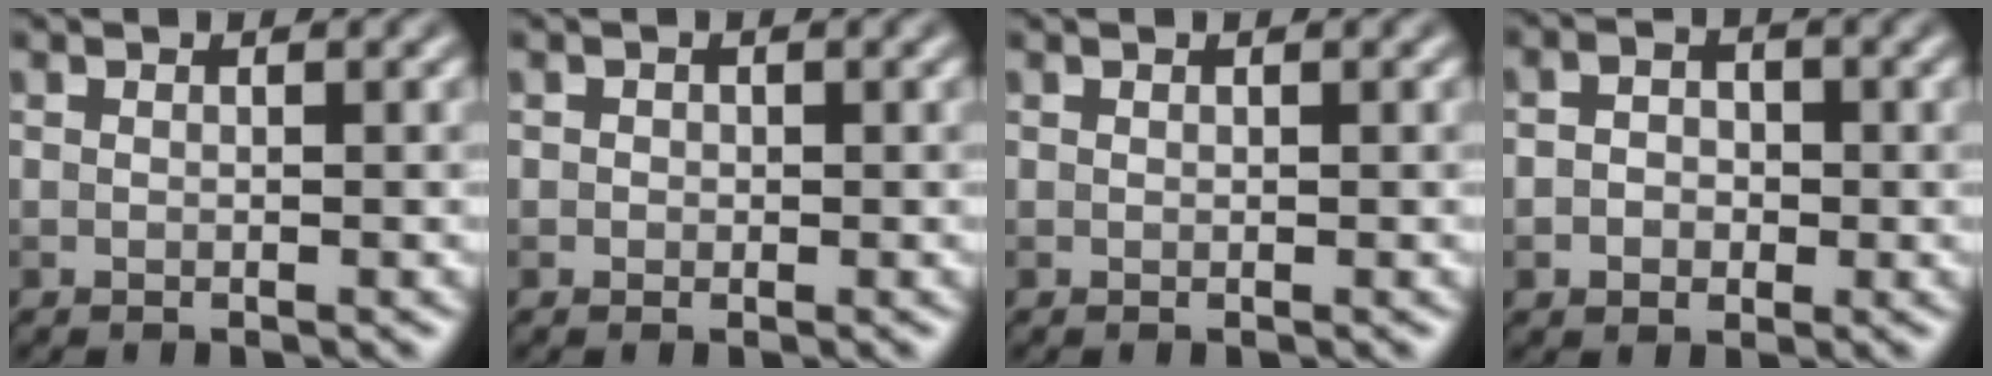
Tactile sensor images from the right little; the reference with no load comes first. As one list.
[{"total": 0.5, "force": [0.2, 0.5, 0.1], "torque": [0.004, -0.001, -0.002]}, {"total": 0.0}, {"total": 2.0, "force": [-0.4, 1.6, 1.2], "torque": [-0.016, 0.002, -0.015]}]